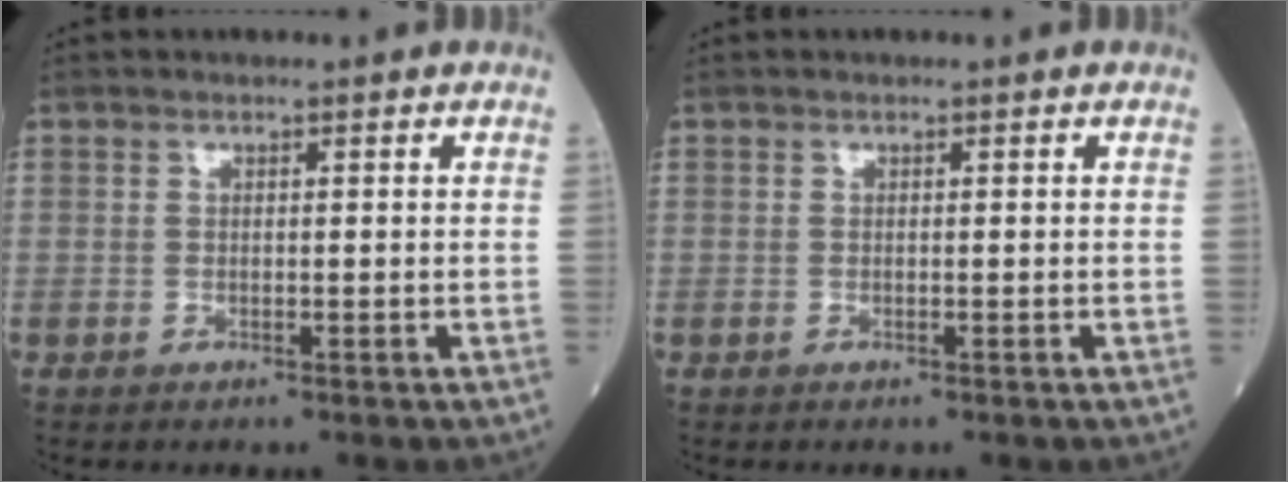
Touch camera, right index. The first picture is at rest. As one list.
[{"total": 0.0}]